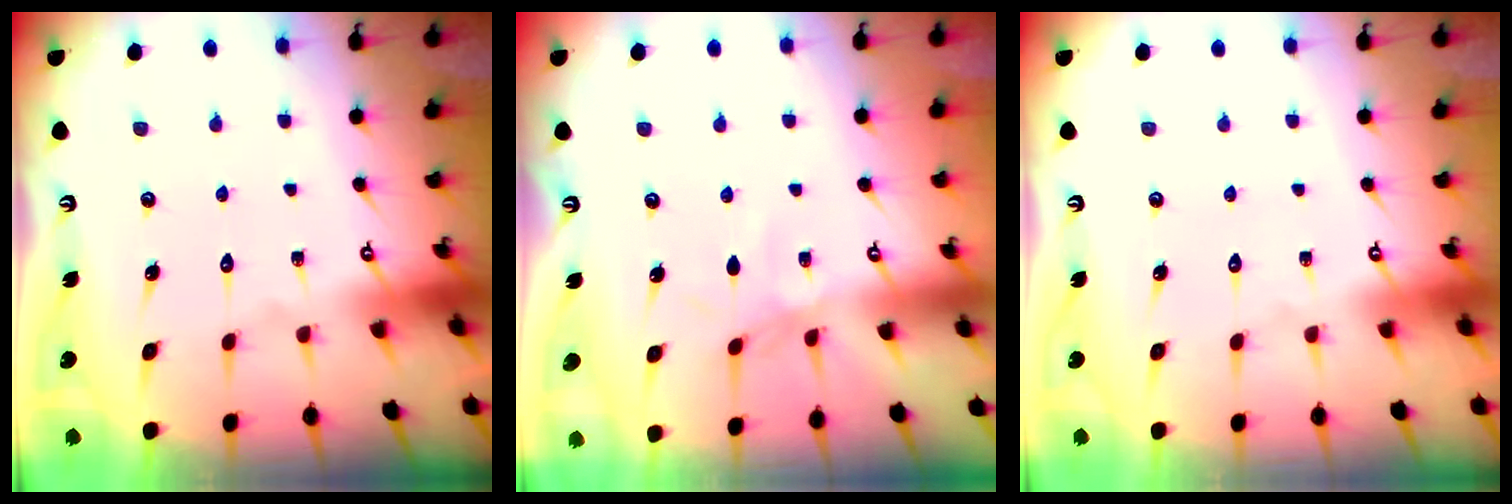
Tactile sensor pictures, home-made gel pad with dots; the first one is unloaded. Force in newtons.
{"total": 2.1, "press": 2.1, "slide": 0.5}
{"total": 0.0}